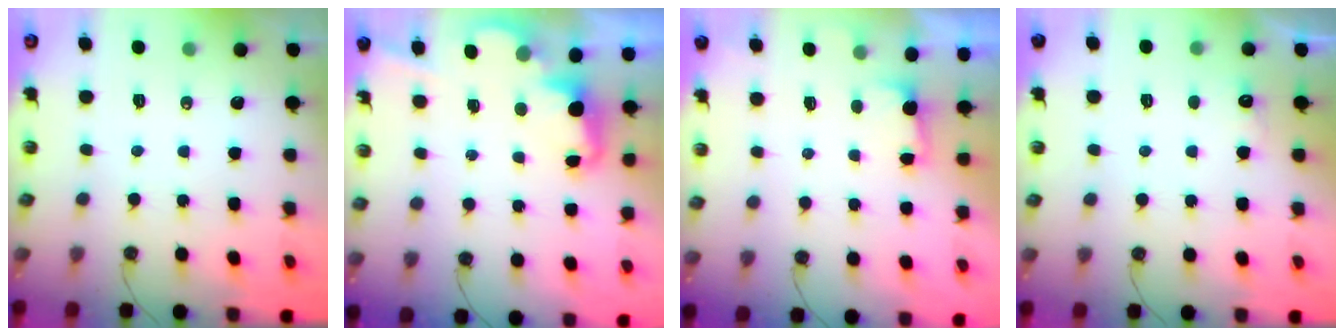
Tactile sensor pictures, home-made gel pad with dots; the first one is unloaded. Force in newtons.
{"total": 2.4, "press": 2.3, "slide": 0.5}
{"total": 1.8, "press": 1.5, "slide": 0.9}
{"total": 6.4, "press": 6.3, "slide": 1.2}